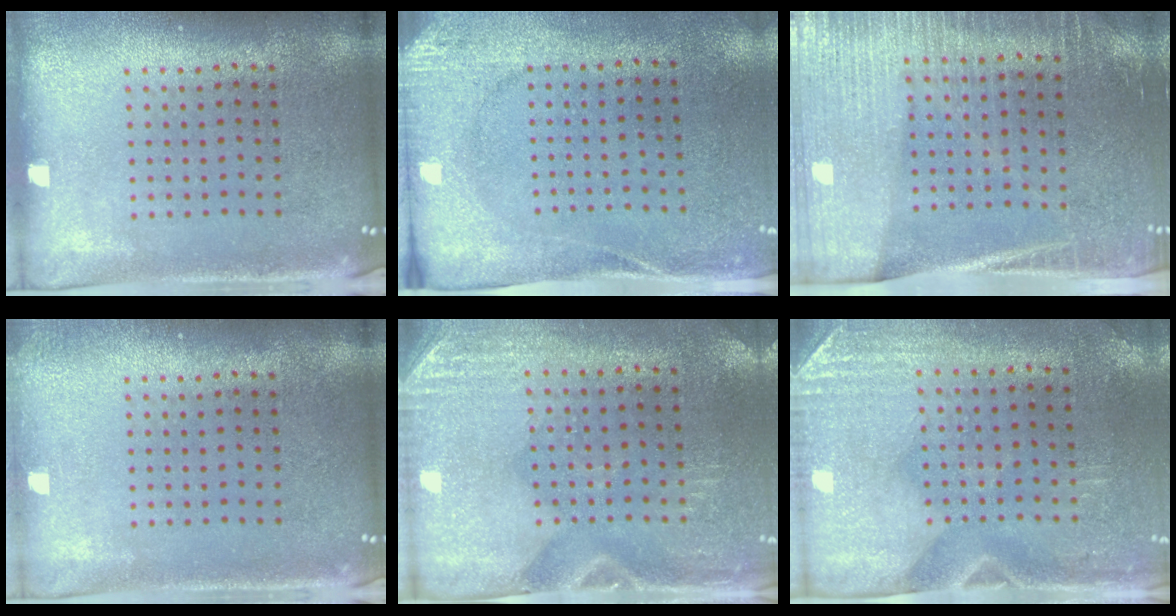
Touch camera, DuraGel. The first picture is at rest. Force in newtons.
{"total": 2.7, "press": 2.1, "slide": 1.7}
{"total": 3.4, "press": 3.0, "slide": 1.5}
{"total": 0.6, "press": 0.6, "slide": 0.1}
{"total": 2.8, "press": 2.5, "slide": 1.3}
{"total": 3.0, "press": 2.5, "slide": 1.5}